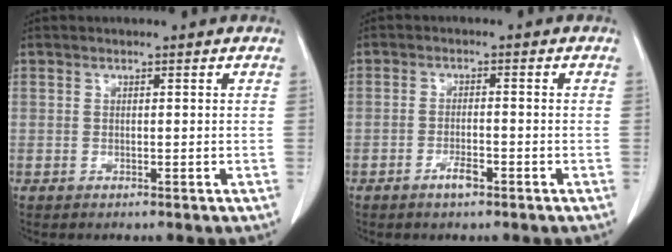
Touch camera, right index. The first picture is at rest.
{"total": 2.7, "force": [-1.6, 0.6, 2.1], "torque": [-0.036, 0.001, -0.028]}